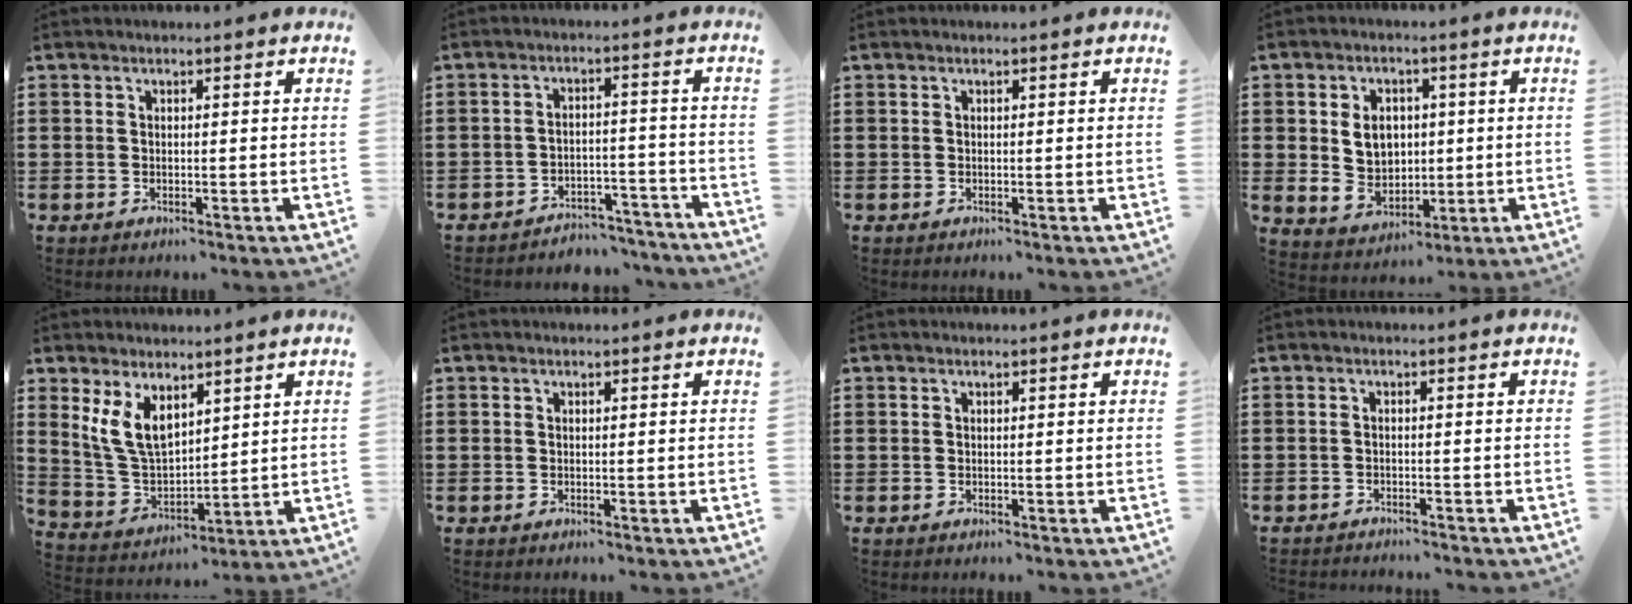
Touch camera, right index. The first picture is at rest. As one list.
[{"total": 4.0, "force": [-3.8, 0.8, 0.5], "torque": [-0.012, 0.008, -0.079]}, {"total": 0.0}, {"total": 6.2, "force": [0.9, 5.3, 3.0], "torque": [-0.059, 0.012, 0.014]}, {"total": 8.0, "force": [4.0, 4.6, 5.2], "torque": [-0.141, -0.005, 0.072]}, {"total": 0.0}, {"total": 0.0}, {"total": 1.2, "force": [-1.2, -0.1, 0.0], "torque": [-0.003, 0.002, -0.026]}]